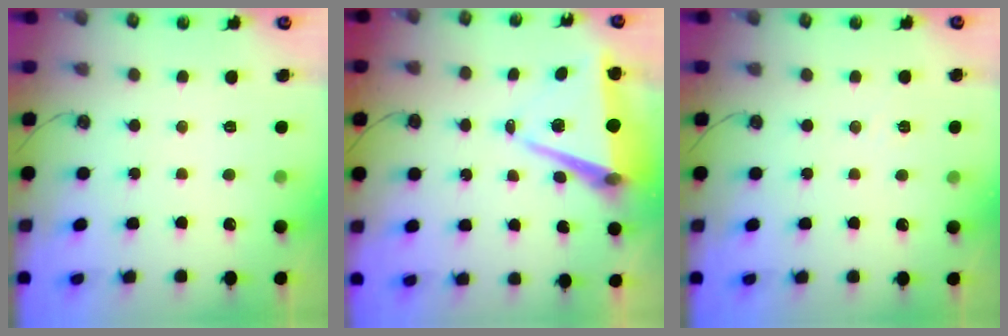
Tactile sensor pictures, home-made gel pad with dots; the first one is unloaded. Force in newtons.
{"total": 9.8, "press": 8.9, "slide": 4.1}
{"total": 4.5, "press": 3.8, "slide": 2.4}